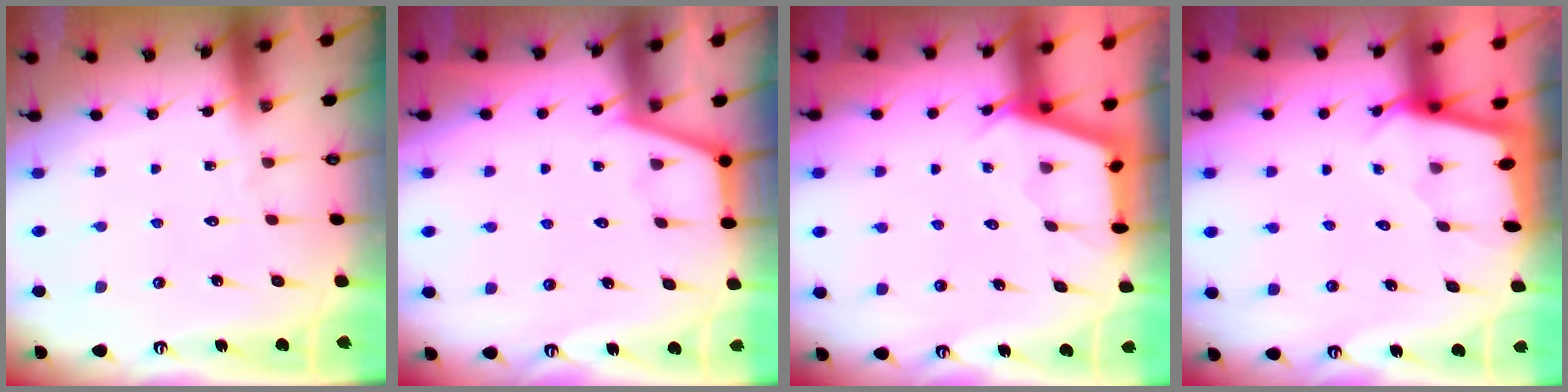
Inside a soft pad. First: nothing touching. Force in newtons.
{"total": 2.8, "press": 2.8, "slide": 0.4}
{"total": 2.6, "press": 2.5, "slide": 0.3}
{"total": 1.6, "press": 1.6, "slide": 0.2}